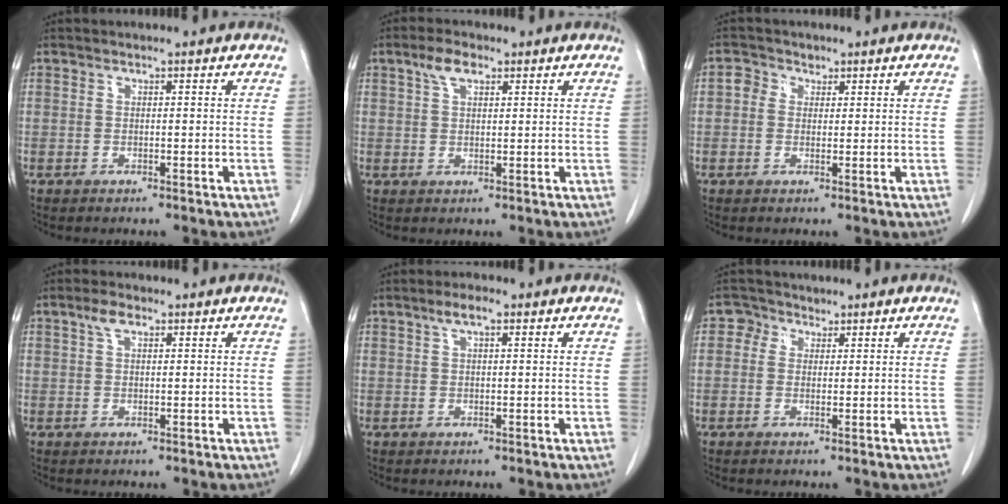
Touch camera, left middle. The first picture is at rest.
{"total": 3.4, "force": [2.0, 1.5, 2.4], "torque": [-0.052, 0.009, 0.041]}
{"total": 2.3, "force": [0.8, 2.0, 0.8], "torque": [-0.014, 0.009, 0.011]}
{"total": 2.4, "force": [1.3, 1.0, 1.7], "torque": [-0.039, 0.009, 0.028]}
{"total": 2.7, "force": [1.5, 0.7, 2.1], "torque": [-0.043, 0.008, 0.028]}
{"total": 2.2, "force": [1.2, 1.9, 0.2], "torque": [0.000, 0.003, 0.014]}